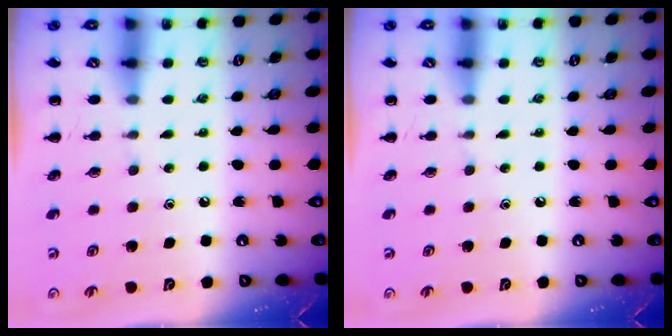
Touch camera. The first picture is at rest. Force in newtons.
{"total": 0.0}